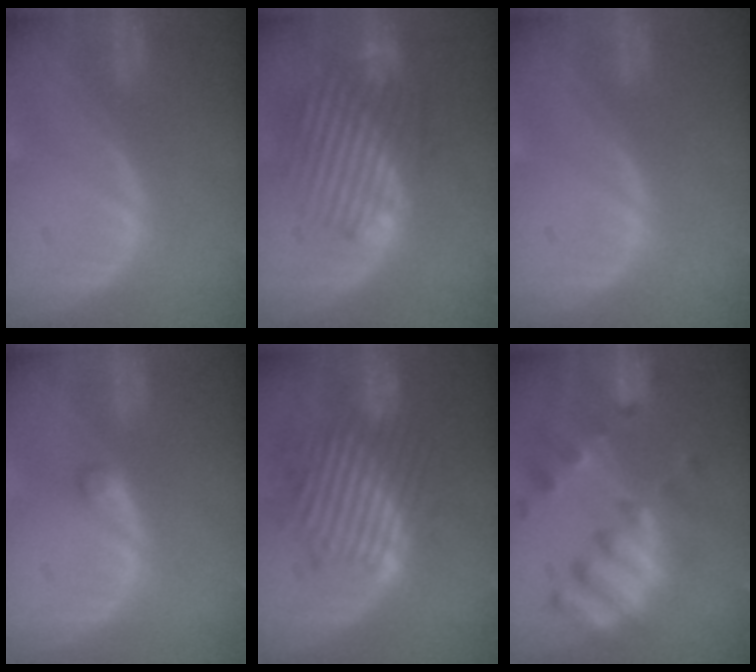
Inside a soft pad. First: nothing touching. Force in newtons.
{"total": 10.2, "press": 9.2, "slide": 4.3}
{"total": 0.0}
{"total": 1.2, "press": 1.2, "slide": 0.2}
{"total": 10.5, "press": 10.0, "slide": 3.2}
{"total": 10.2, "press": 8.9, "slide": 5.0}